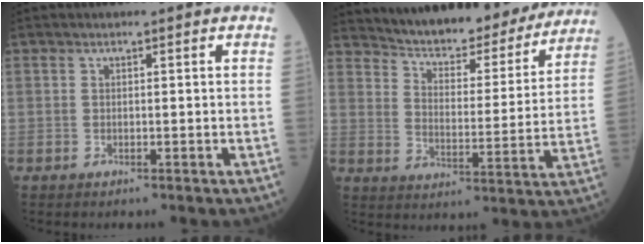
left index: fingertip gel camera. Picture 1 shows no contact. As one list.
[{"total": 20.4, "force": [18.9, 4.4, 6.2], "torque": [-0.083, -0.021, 0.254]}]